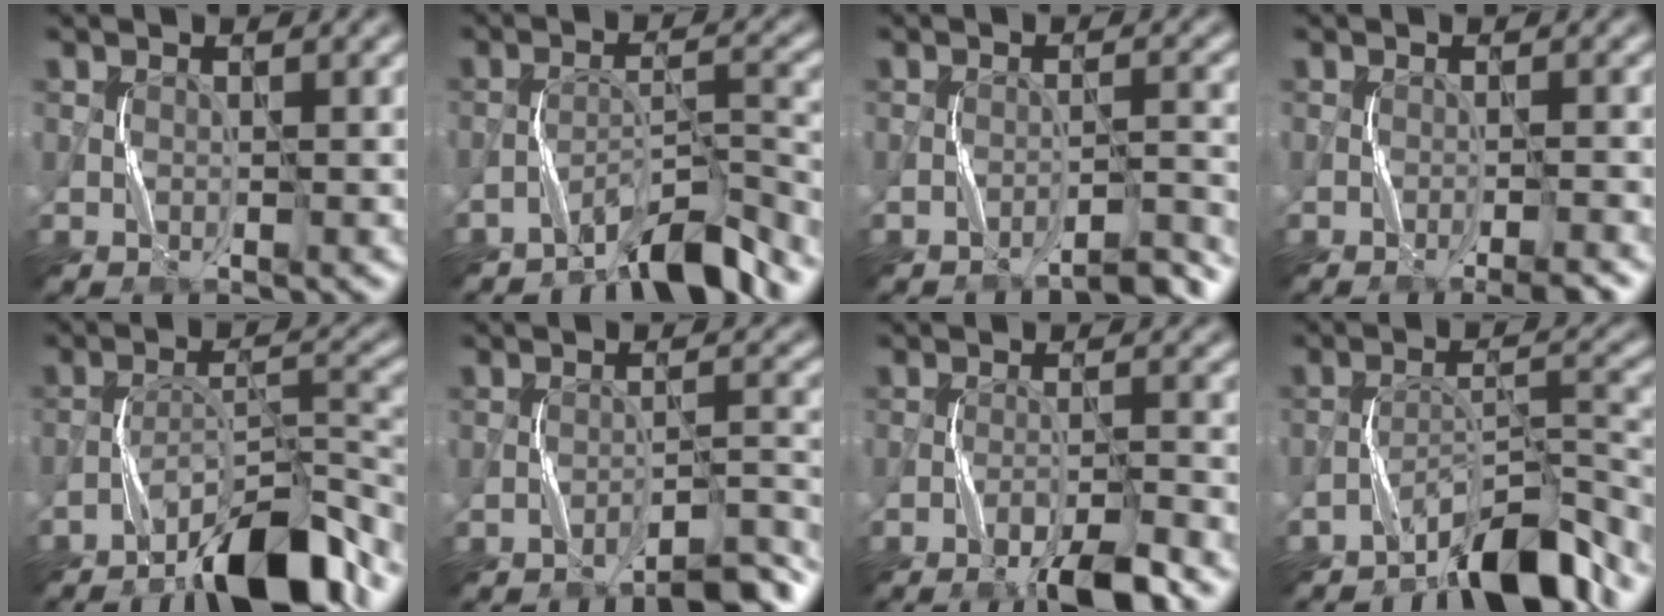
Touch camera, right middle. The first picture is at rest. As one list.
[{"total": 5.5, "force": [-5.0, 0.5, 2.2], "torque": [-0.031, 0.012, -0.090]}, {"total": 2.8, "force": [-2.6, -0.1, 0.8], "torque": [-0.008, 0.014, -0.046]}, {"total": 1.9, "force": [-1.4, -0.1, 1.3], "torque": [-0.020, 0.006, -0.026]}, {"total": 9.4, "force": [-7.3, 2.0, 5.5], "torque": [-0.080, 0.014, -0.130]}, {"total": 3.7, "force": [-3.3, 0.0, 1.5], "torque": [-0.018, 0.017, -0.056]}, {"total": 5.1, "force": [-3.8, 0.4, 3.4], "torque": [-0.055, 0.005, -0.064]}, {"total": 6.6, "force": [-5.6, 1.2, 3.2], "torque": [-0.040, 0.013, -0.099]}]